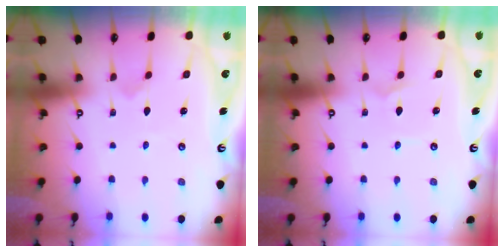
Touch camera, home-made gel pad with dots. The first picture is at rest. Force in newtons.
{"total": 1.3, "press": 1.3, "slide": 0.1}